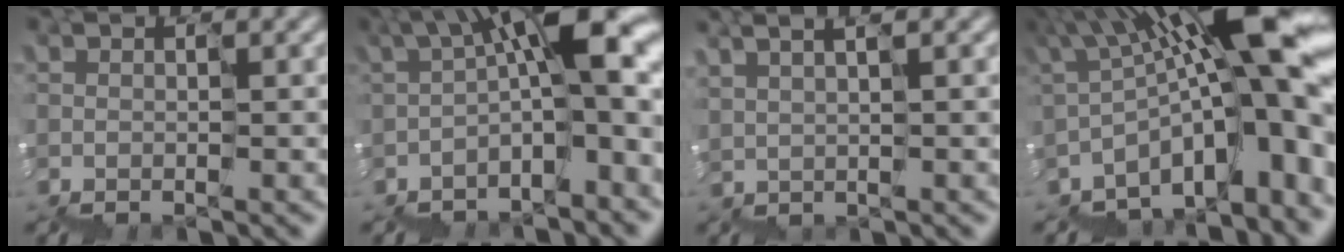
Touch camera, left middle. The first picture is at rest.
{"total": 9.3, "force": [-0.9, 2.9, 8.8], "torque": [-0.132, 0.033, -0.016]}
{"total": 1.6, "force": [1.6, 0.3, 0.4], "torque": [-0.002, 0.021, 0.031]}
{"total": 13.6, "force": [-0.8, 3.8, 13.1], "torque": [-0.186, 0.034, -0.014]}